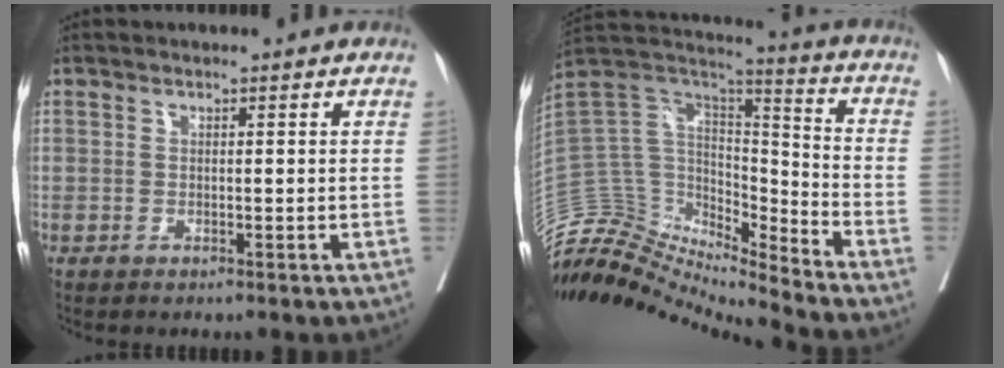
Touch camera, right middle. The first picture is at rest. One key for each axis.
{"total": 18.6, "fx": -18.0, "fy": 3.8, "fz": 3.2, "tx": -0.074, "ty": 0.094, "tz": -0.312}